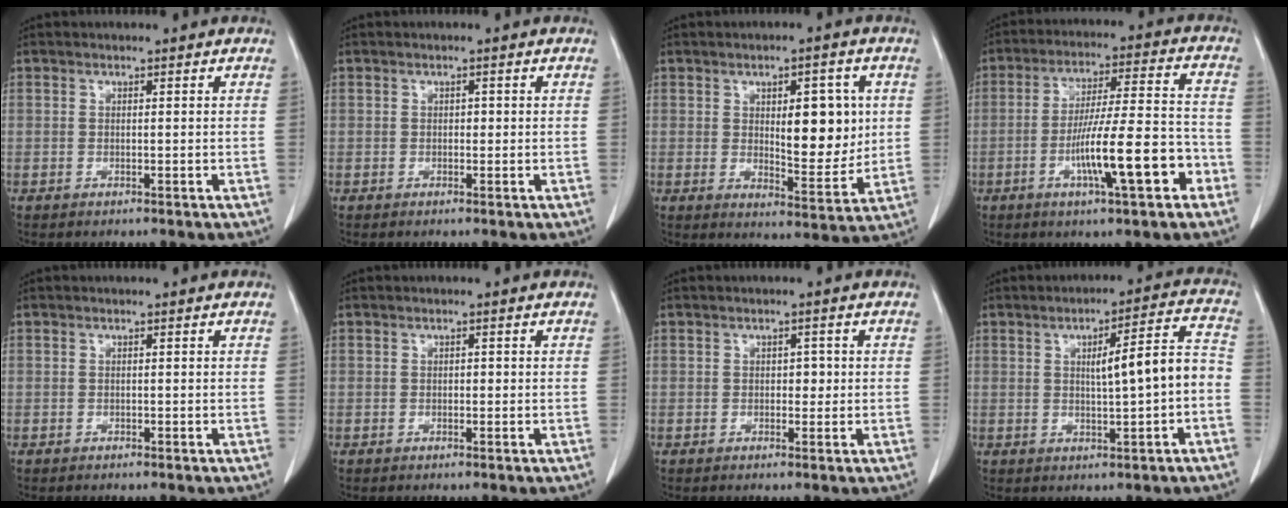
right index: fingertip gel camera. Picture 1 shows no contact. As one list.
[{"total": 0.6, "force": [0.0, 0.5, 0.4], "torque": [-0.002, 0.003, -0.003]}, {"total": 9.3, "force": [1.6, 3.6, 8.5], "torque": [-0.113, -0.001, 0.031]}, {"total": 13.7, "force": [-5.2, 1.4, 12.6], "torque": [-0.213, 0.006, -0.082]}, {"total": 0.0}, {"total": 0.5, "force": [-0.1, 0.4, 0.4], "torque": [-0.003, 0.002, -0.002]}, {"total": 1.6, "force": [0.0, 1.1, 1.1], "torque": [-0.009, 0.004, -0.001]}, {"total": 8.3, "force": [-0.7, 1.0, 8.3], "torque": [-0.113, 0.022, -0.008]}]